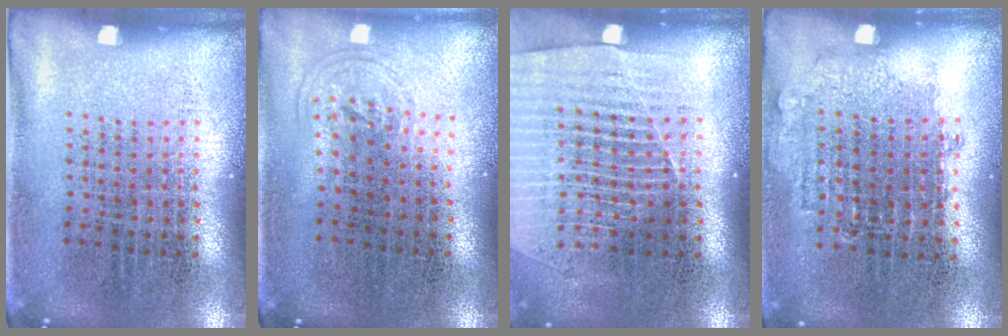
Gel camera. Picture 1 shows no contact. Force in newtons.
{"total": 0.9, "press": 0.6, "slide": 0.6}
{"total": 1.5, "press": 1.4, "slide": 0.5}
{"total": 0.8, "press": 0.7, "slide": 0.3}